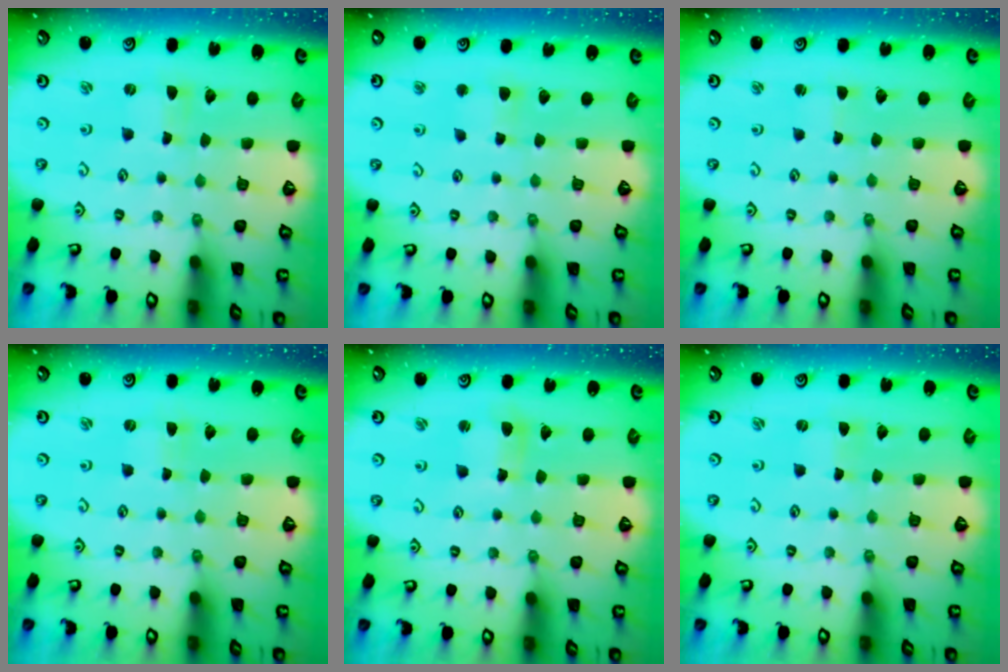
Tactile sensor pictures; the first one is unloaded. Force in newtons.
{"total": 3.4, "press": 3.4, "slide": 0.6}
{"total": 0.8, "press": 0.8, "slide": 0.1}
{"total": 0.0}
{"total": 4.2, "press": 4.2, "slide": 0.5}
{"total": 0.0}